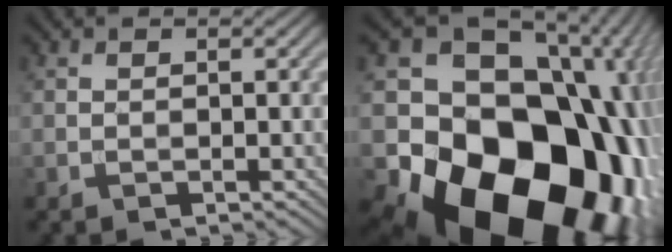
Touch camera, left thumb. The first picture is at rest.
{"total": 22.5, "force": [-5.9, 17.1, 13.4], "torque": [-0.243, -0.052, -0.072]}